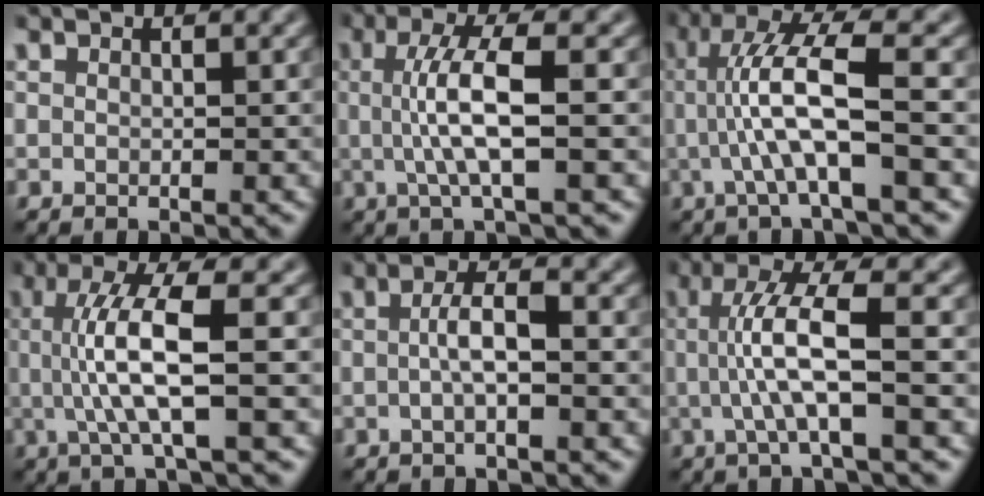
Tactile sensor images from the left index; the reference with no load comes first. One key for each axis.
{"total": 4.9, "fx": -0.5, "fy": 0.9, "fz": 4.8, "tx": -0.096, "ty": 0.005, "tz": -0.002}
{"total": 6.4, "fx": -1.1, "fy": 1.0, "fz": 6.3, "tx": -0.123, "ty": 0.017, "tz": -0.013}
{"total": 6.1, "fx": -0.4, "fy": 1.2, "fz": 6.0, "tx": -0.119, "ty": 0.005, "tz": -0.001}
{"total": 2.5, "fx": -0.6, "fy": 0.4, "fz": 2.4, "tx": -0.044, "ty": 0.007, "tz": -0.008}
{"total": 5.4, "fx": -0.7, "fy": 0.8, "fz": 5.3, "tx": -0.102, "ty": 0.008, "tz": -0.007}